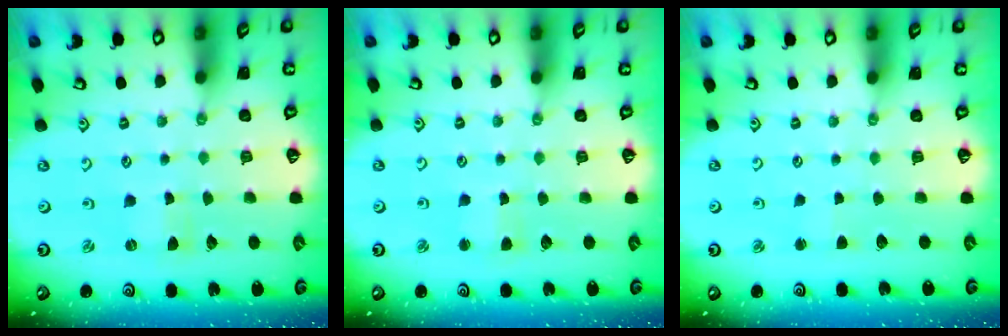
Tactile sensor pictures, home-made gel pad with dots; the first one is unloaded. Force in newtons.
{"total": 2.7, "press": 2.6, "slide": 0.4}
{"total": 1.3, "press": 1.3, "slide": 0.2}